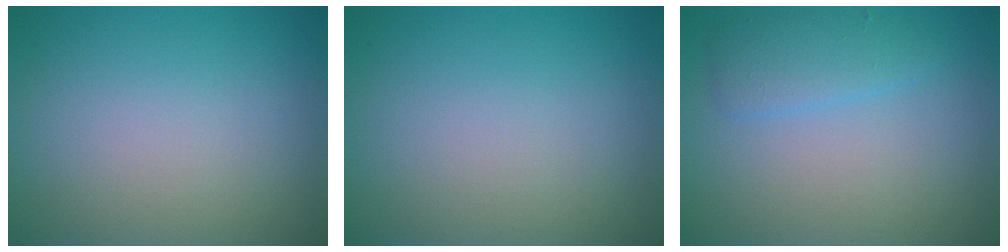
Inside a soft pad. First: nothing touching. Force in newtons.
{"total": 0.0}
{"total": 2.3, "press": 2.3, "slide": 0.0}